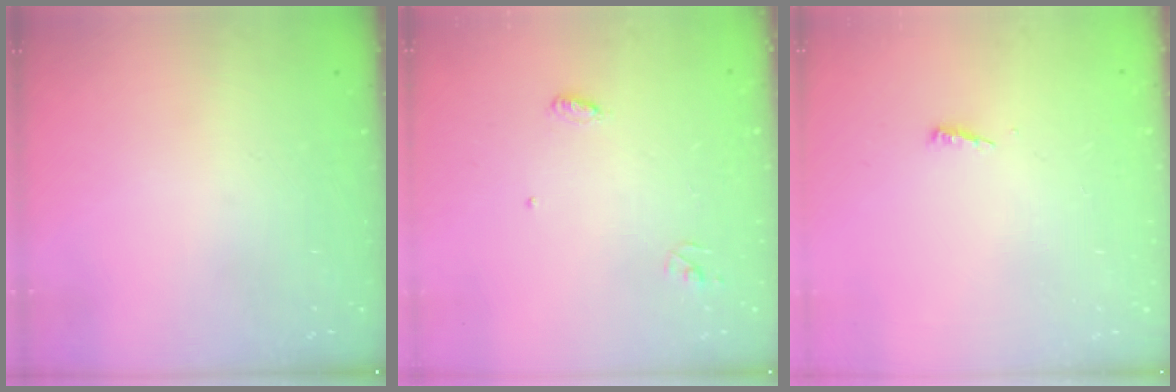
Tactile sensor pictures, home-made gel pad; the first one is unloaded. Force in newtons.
{"total": 3.6, "press": 3.6, "slide": 0.3}
{"total": 3.5, "press": 3.4, "slide": 0.3}